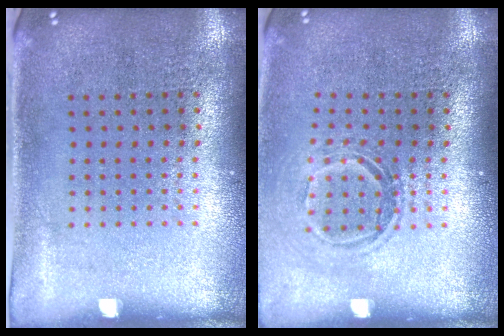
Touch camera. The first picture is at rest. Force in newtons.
{"total": 1.5, "press": 1.1, "slide": 1.0}